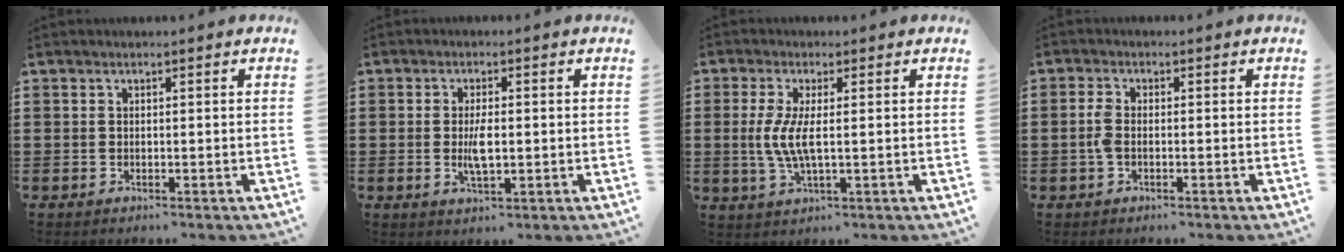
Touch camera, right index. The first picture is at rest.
{"total": 4.1, "force": [-0.4, 1.3, 3.8], "torque": [-0.077, -0.002, -0.009]}
{"total": 5.1, "force": [0.1, 1.2, 5.0], "torque": [-0.114, -0.008, -0.007]}
{"total": 2.3, "force": [-0.5, 1.0, 2.0], "torque": [-0.053, -0.005, -0.014]}